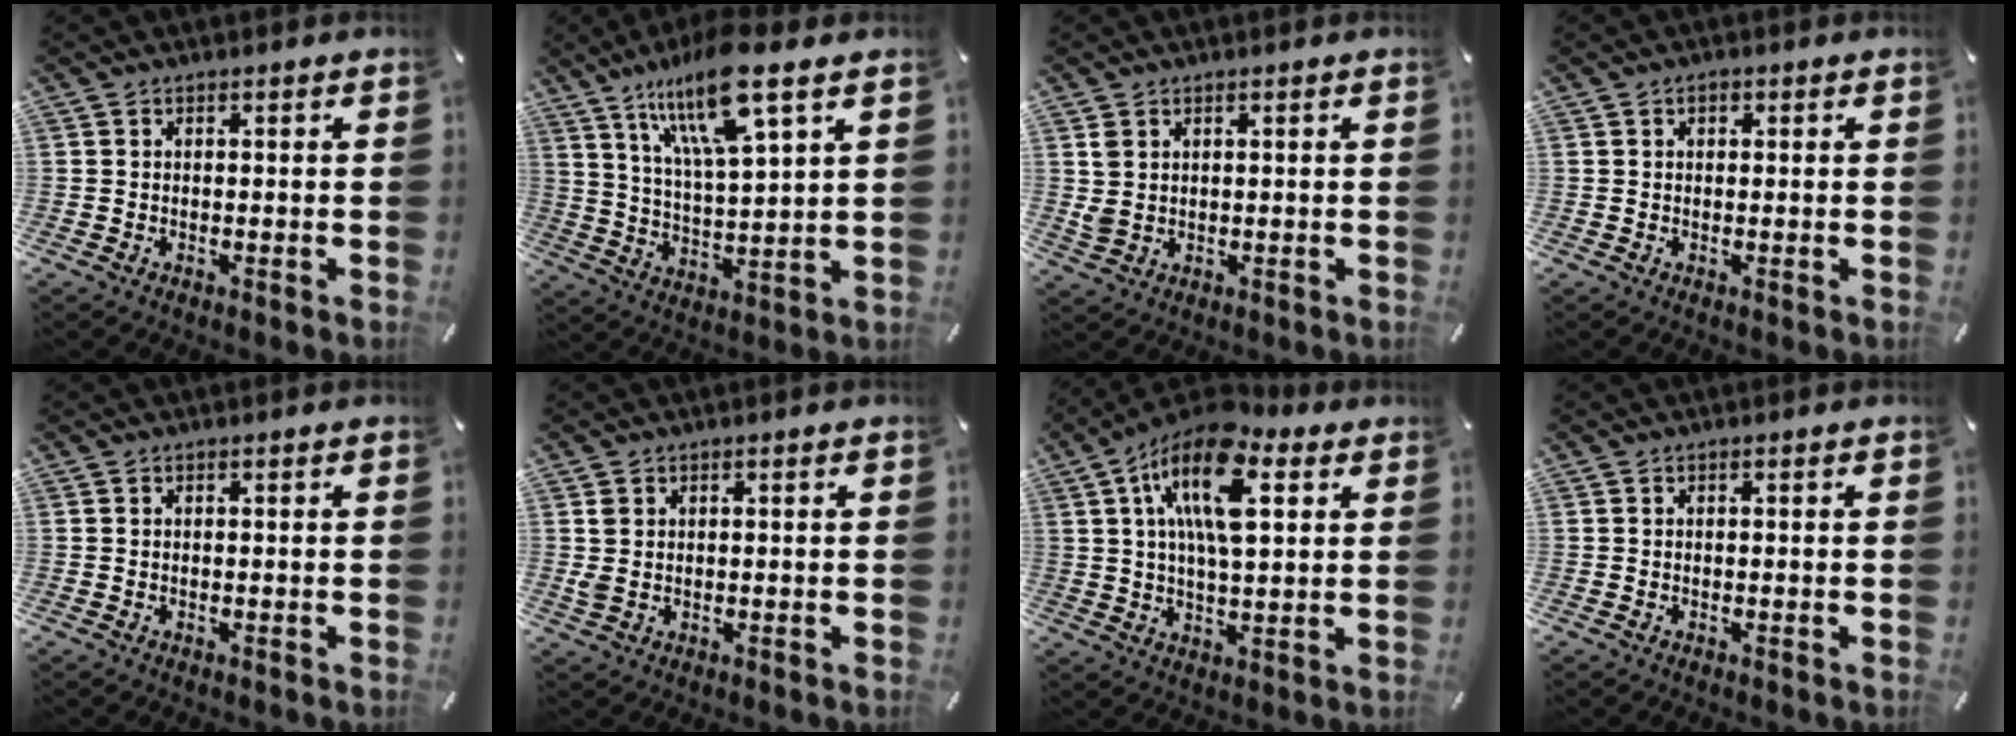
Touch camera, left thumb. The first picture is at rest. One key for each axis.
{"total": 16.1, "fx": 10.4, "fy": 4.2, "fz": 11.6, "tx": -0.230, "ty": -0.037, "tz": 0.174}
{"total": 3.2, "fx": 1.4, "fy": 2.4, "fz": 1.6, "tx": -0.033, "ty": 0.002, "tz": 0.028}
{"total": 1.1, "fx": 0.5, "fy": 0.8, "fz": 0.6, "tx": -0.013, "ty": 0.005, "tz": 0.007}
{"total": 0.0}
{"total": 2.0, "fx": 0.7, "fy": 1.5, "fz": 1.1, "tx": -0.014, "ty": 0.000, "tz": 0.011}
{"total": 17.0, "fx": 6.9, "fy": 7.8, "fz": 13.4, "tx": -0.250, "ty": -0.012, "tz": 0.115}
{"total": 0.0}